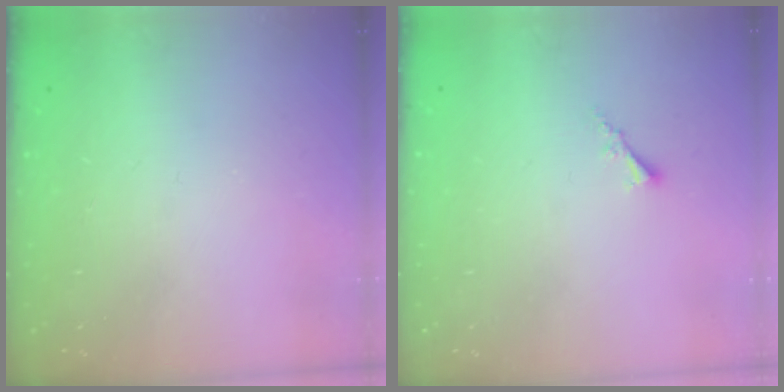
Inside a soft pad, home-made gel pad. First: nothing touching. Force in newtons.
{"total": 1.8, "press": 1.7, "slide": 0.3}